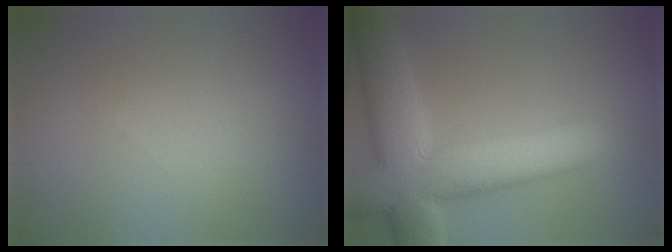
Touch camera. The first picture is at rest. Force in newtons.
{"total": 11.8, "press": 11.8, "slide": 0.9}